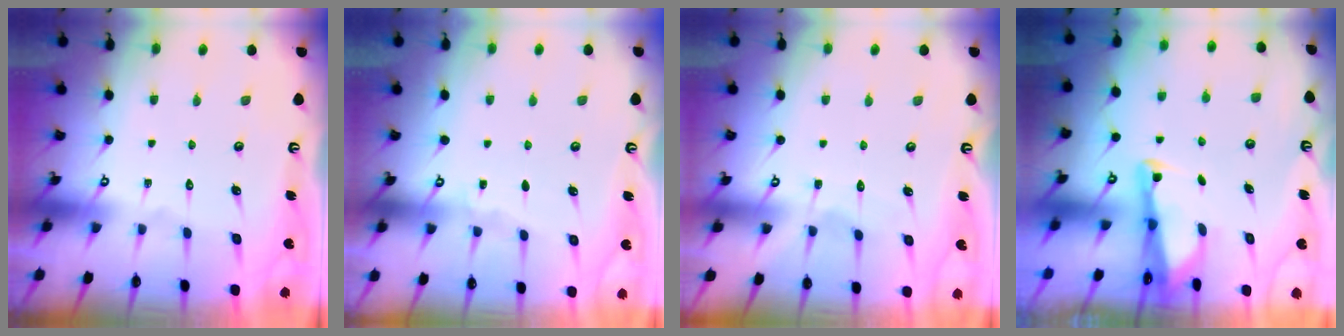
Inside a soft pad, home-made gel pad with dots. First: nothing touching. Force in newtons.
{"total": 2.9, "press": 2.8, "slide": 0.4}
{"total": 3.6, "press": 3.6, "slide": 0.4}
{"total": 2.6, "press": 2.6, "slide": 0.2}